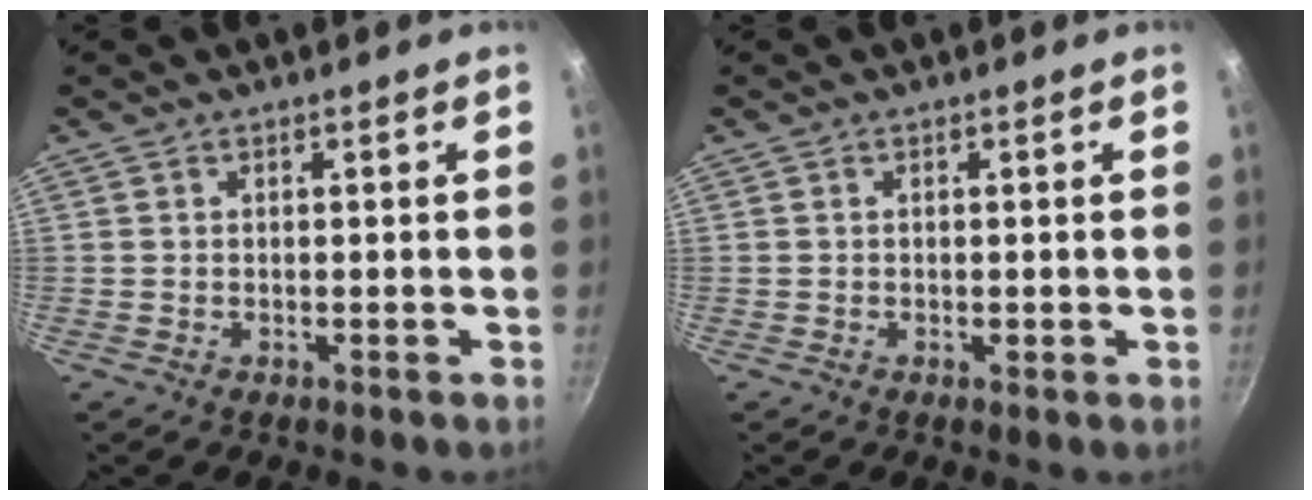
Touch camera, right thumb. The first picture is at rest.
{"total": 0.6, "force": [-0.1, 0.3, 0.5], "torque": [-0.006, 0.001, -0.002]}